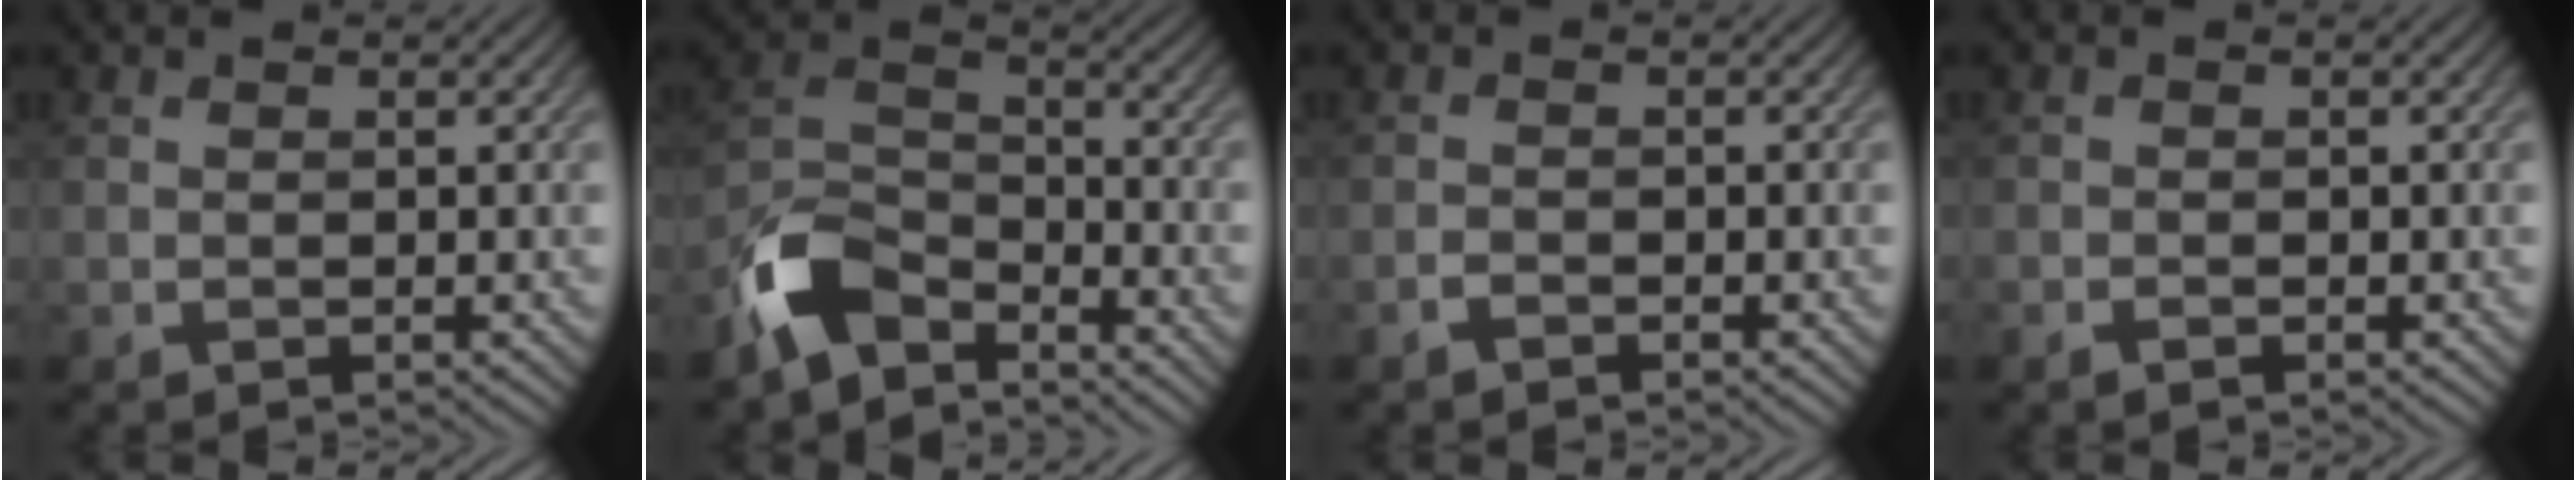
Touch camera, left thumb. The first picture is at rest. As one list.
[{"total": 9.0, "force": [-6.8, 3.7, 4.5], "torque": [-0.098, -0.001, -0.158]}, {"total": 1.3, "force": [-1.0, 0.4, 0.5], "torque": [-0.011, 0.001, -0.024]}, {"total": 1.1, "force": [-0.8, 0.5, 0.6], "torque": [-0.013, -0.003, -0.015]}]